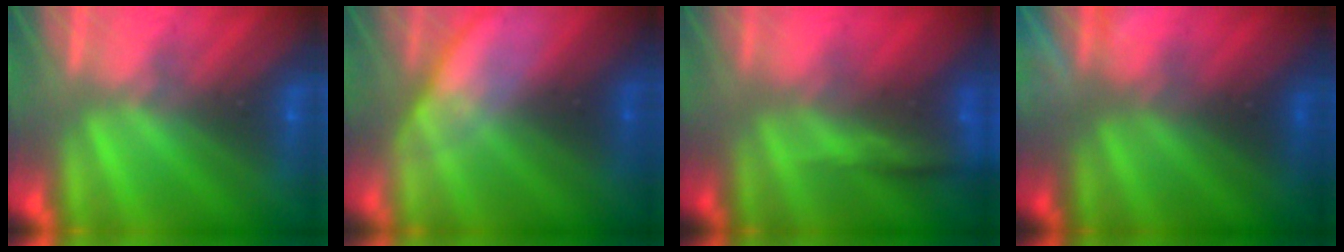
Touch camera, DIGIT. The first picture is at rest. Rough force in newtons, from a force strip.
{"total": 2.9}
{"total": 8.1}
{"total": 8.5}